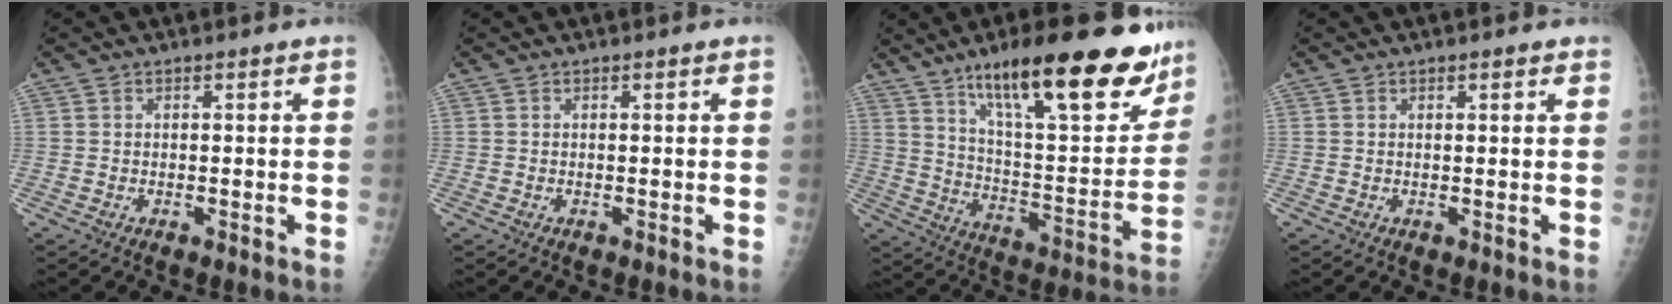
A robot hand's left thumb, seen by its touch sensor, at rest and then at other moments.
{"total": 0.0}
{"total": 27.3, "force": [17.5, 7.9, 19.4], "torque": [-0.247, -0.059, 0.272]}
{"total": 1.1, "force": [0.7, 0.4, 0.8], "torque": [-0.009, -0.001, 0.008]}